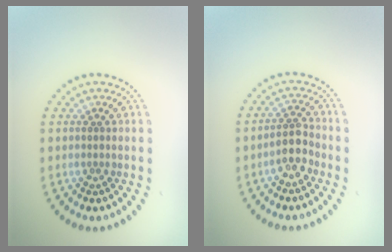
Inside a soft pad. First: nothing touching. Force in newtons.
{"total": 2.4, "press": 2.2, "slide": 1.0}